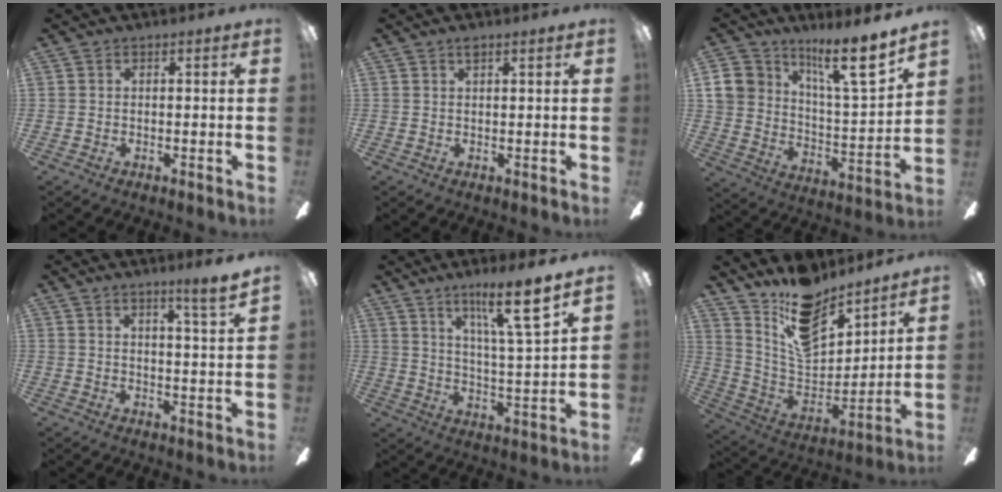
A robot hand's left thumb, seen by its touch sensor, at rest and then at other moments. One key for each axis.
{"total": 1.4, "fx": 1.0, "fy": 0.2, "fz": 1.0, "tx": -0.013, "ty": -0.002, "tz": 0.015}
{"total": 17.2, "fx": 11.6, "fy": 7.0, "fz": 10.6, "tx": -0.170, "ty": -0.073, "tz": 0.199}
{"total": 4.9, "fx": 3.9, "fy": -0.6, "fz": 2.8, "tx": -0.039, "ty": -0.030, "tz": 0.061}
{"total": 13.7, "fx": 9.3, "fy": 1.6, "fz": 9.9, "tx": -0.155, "ty": -0.055, "tz": 0.143}
{"total": 16.3, "fx": 13.2, "fy": 6.7, "fz": 6.9, "tx": -0.129, "ty": -0.095, "tz": 0.238}